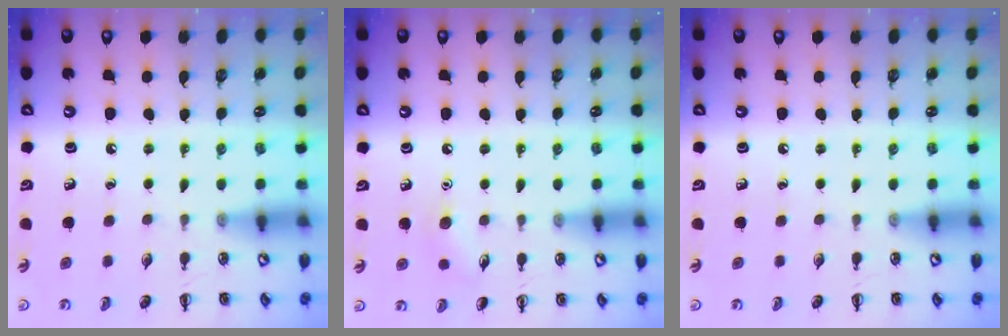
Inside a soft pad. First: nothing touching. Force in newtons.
{"total": 6.1, "press": 5.8, "slide": 2.0}
{"total": 0.0}